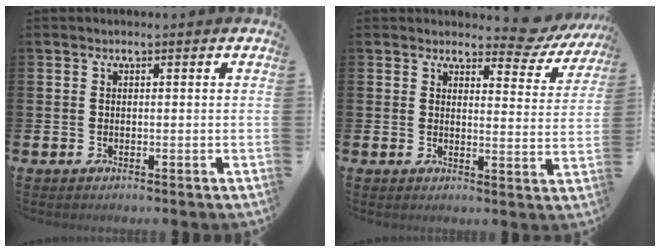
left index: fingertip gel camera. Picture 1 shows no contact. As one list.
[{"total": 4.5, "force": [4.1, 1.5, 1.0], "torque": [-0.008, -0.030, 0.068]}]